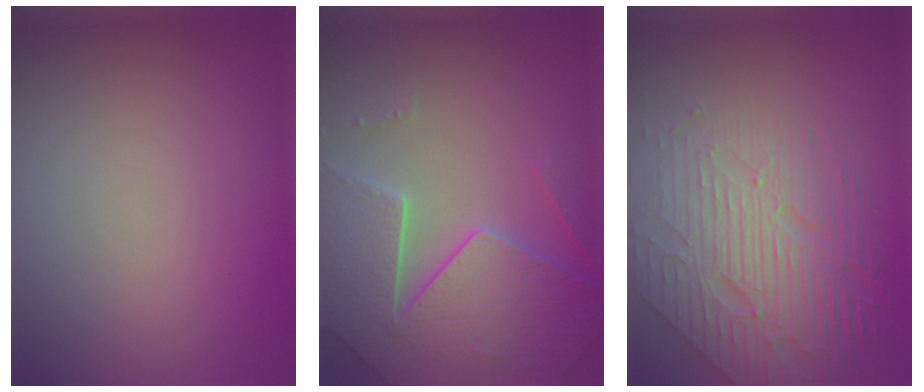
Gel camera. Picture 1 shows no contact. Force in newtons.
{"total": 7.4, "press": 7.2, "slide": 2.0}
{"total": 7.0, "press": 5.4, "slide": 4.5}